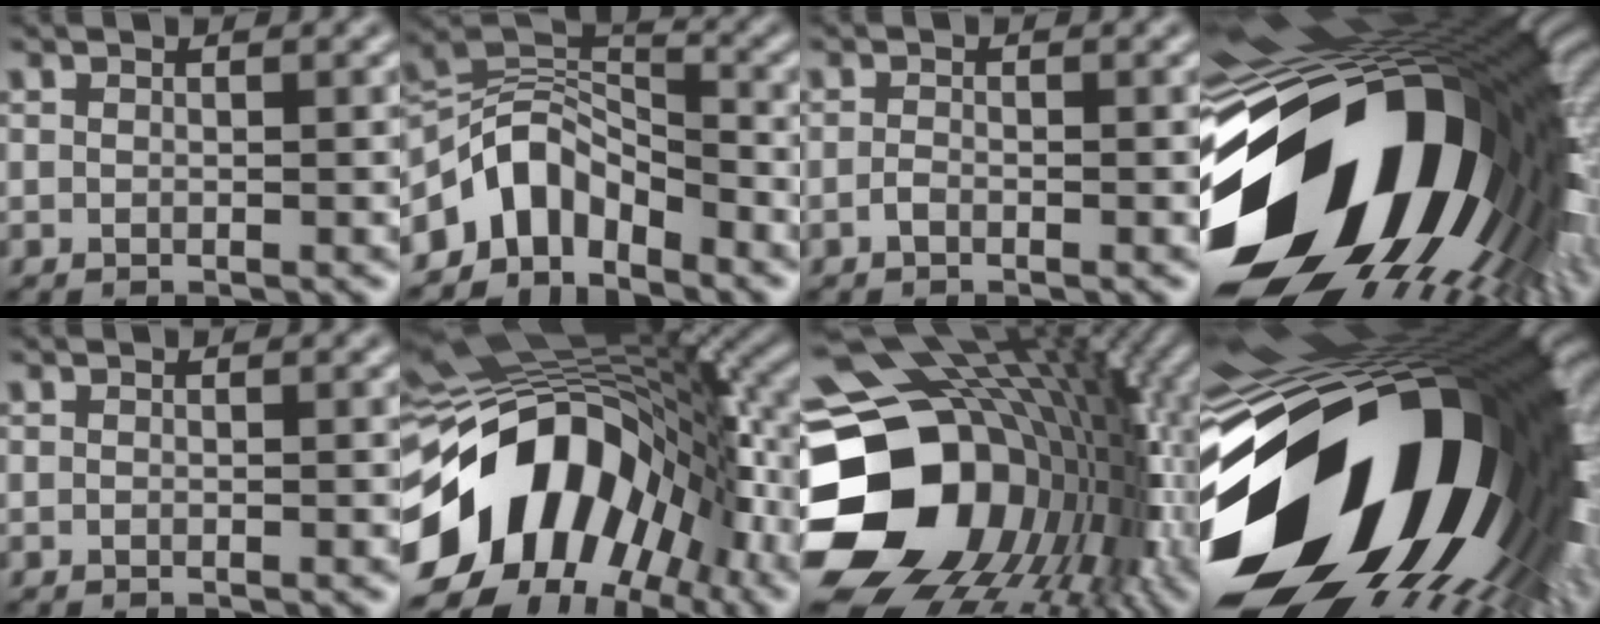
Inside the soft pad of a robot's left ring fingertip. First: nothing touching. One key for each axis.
{"total": 6.1, "fx": -4.1, "fy": 3.4, "fz": 3.0, "tx": -0.034, "ty": 0.005, "tz": -0.086}
{"total": 0.7, "fx": -0.5, "fy": 0.3, "fz": 0.5, "tx": -0.012, "ty": 0.000, "tz": -0.011}
{"total": 20.4, "fx": -4.7, "fy": 12.4, "fz": 15.4, "tx": -0.277, "ty": -0.066, "tz": -0.069}
{"total": 0.0}
{"total": 16.4, "fx": -5.4, "fy": 10.8, "fz": 11.1, "tx": -0.180, "ty": 0.000, "tz": -0.099}
{"total": 19.2, "fx": -1.7, "fy": 15.6, "fz": 11.0, "tx": -0.224, "ty": -0.017, "tz": -0.005}
{"total": 21.6, "fx": -4.1, "fy": 12.2, "fz": 17.4, "tx": -0.300, "ty": -0.080, "tz": -0.057}